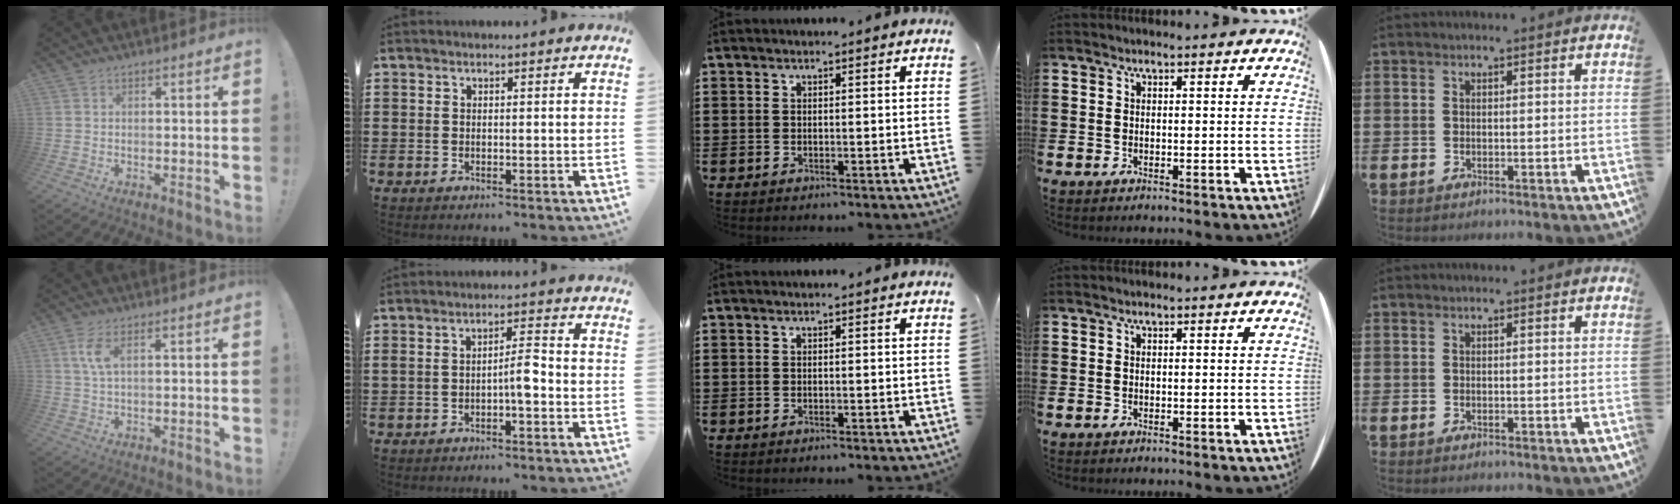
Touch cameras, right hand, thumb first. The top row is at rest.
{"thumb": {"total": 4.7, "force": [1.5, 1.4, 4.2], "torque": [-0.083, -0.005, 0.024]}, "index": {"total": 3.9, "force": [-1.4, 0.9, 3.5], "torque": [-0.064, 0.007, -0.030]}}